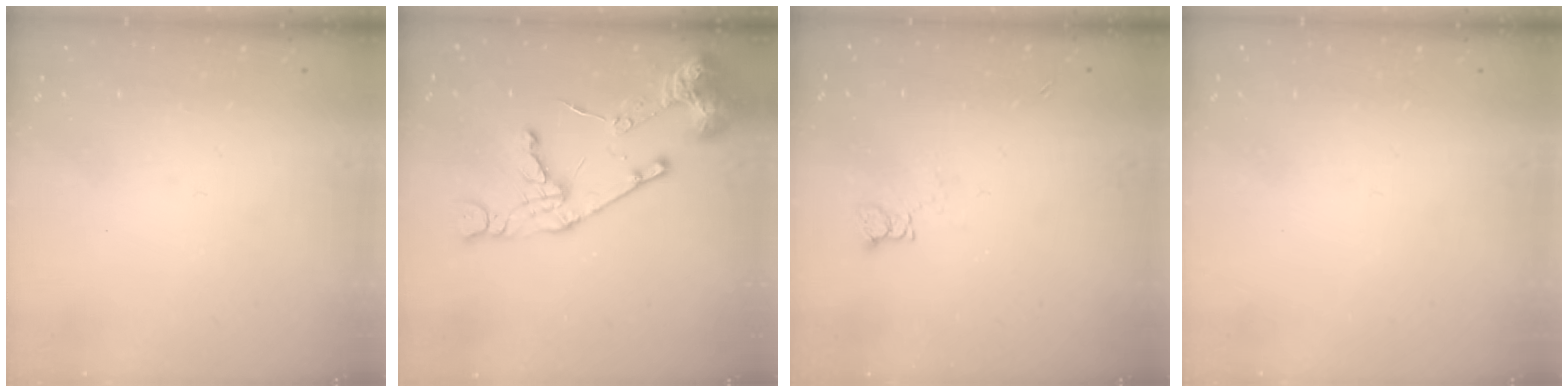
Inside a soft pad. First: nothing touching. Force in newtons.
{"total": 16.2, "press": 16.1, "slide": 1.8}
{"total": 3.8, "press": 3.7, "slide": 0.5}
{"total": 0.0}